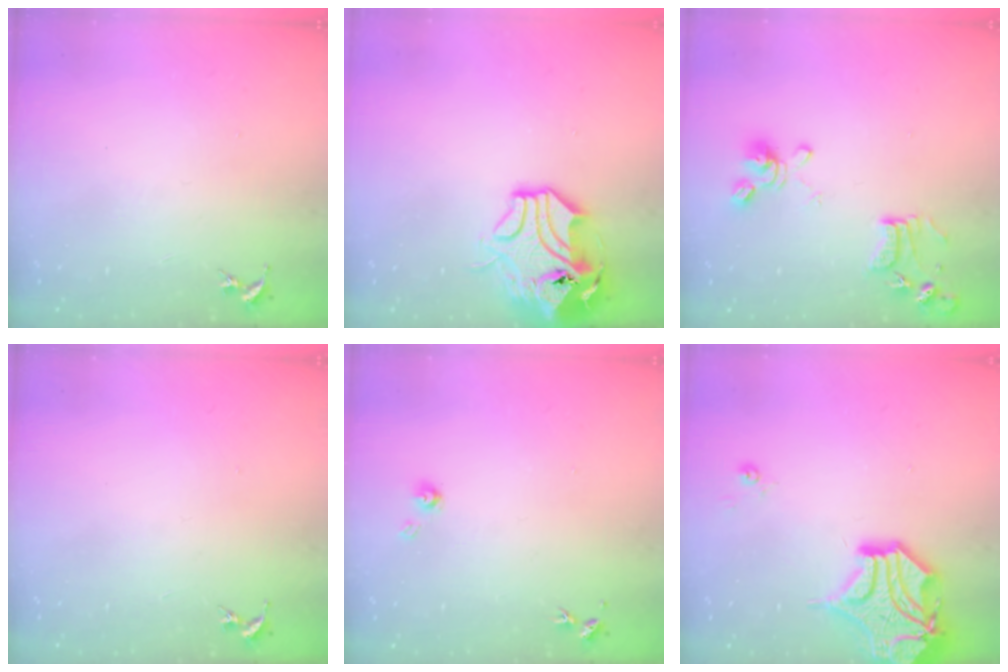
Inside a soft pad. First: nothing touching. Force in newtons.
{"total": 13.8, "press": 13.6, "slide": 2.0}
{"total": 13.1, "press": 13.0, "slide": 1.3}
{"total": 0.0}
{"total": 4.1, "press": 4.1, "slide": 0.4}
{"total": 16.9, "press": 16.8, "slide": 2.5}